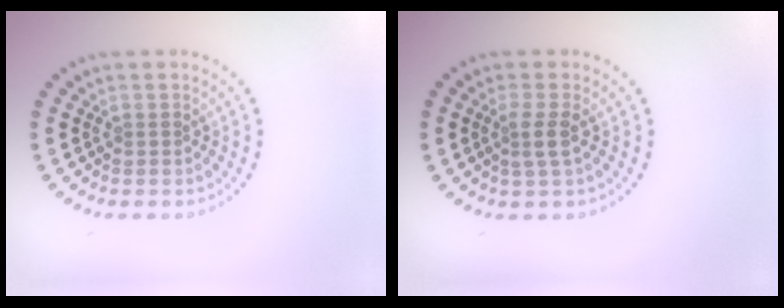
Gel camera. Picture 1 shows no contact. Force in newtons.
{"total": 1.9, "press": 1.4, "slide": 1.2}